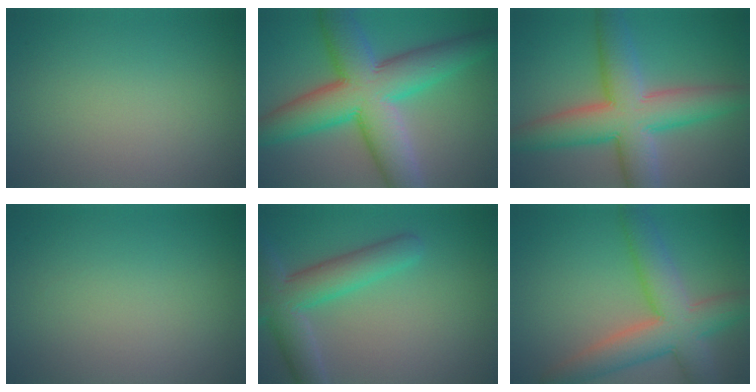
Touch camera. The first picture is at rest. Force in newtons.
{"total": 12.0, "press": 12.0, "slide": 0.4}
{"total": 9.5, "press": 9.5, "slide": 0.4}
{"total": 0.0}
{"total": 6.0, "press": 6.0, "slide": 0.4}
{"total": 7.5, "press": 7.5, "slide": 0.4}